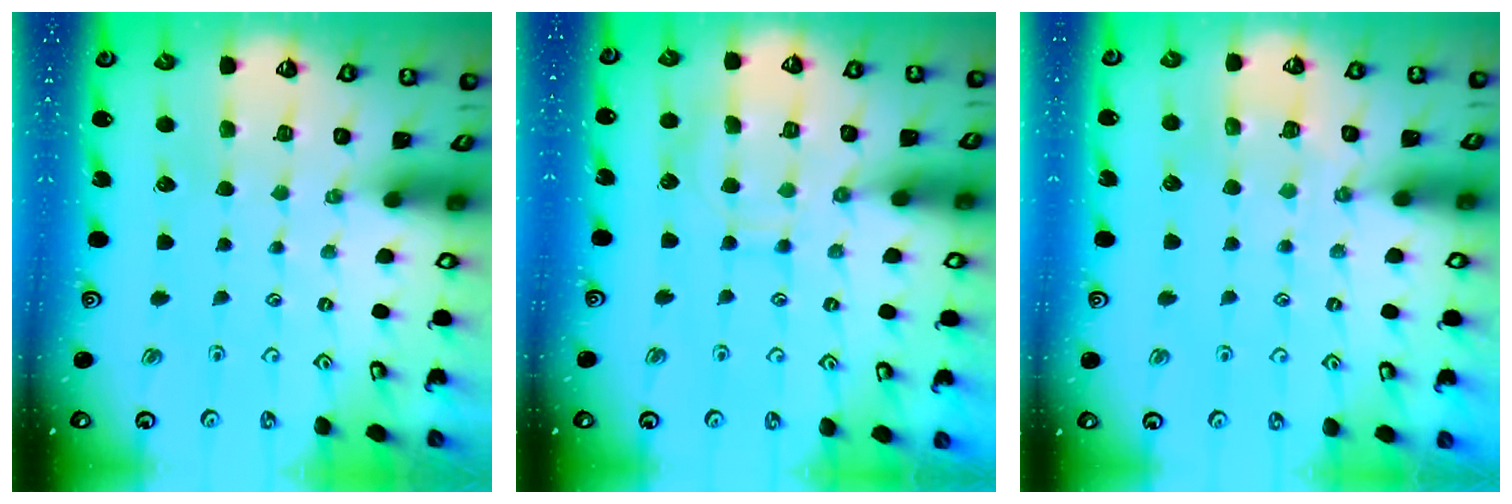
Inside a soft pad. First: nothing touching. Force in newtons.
{"total": 8.4, "press": 8.3, "slide": 0.8}
{"total": 4.7, "press": 4.6, "slide": 0.5}